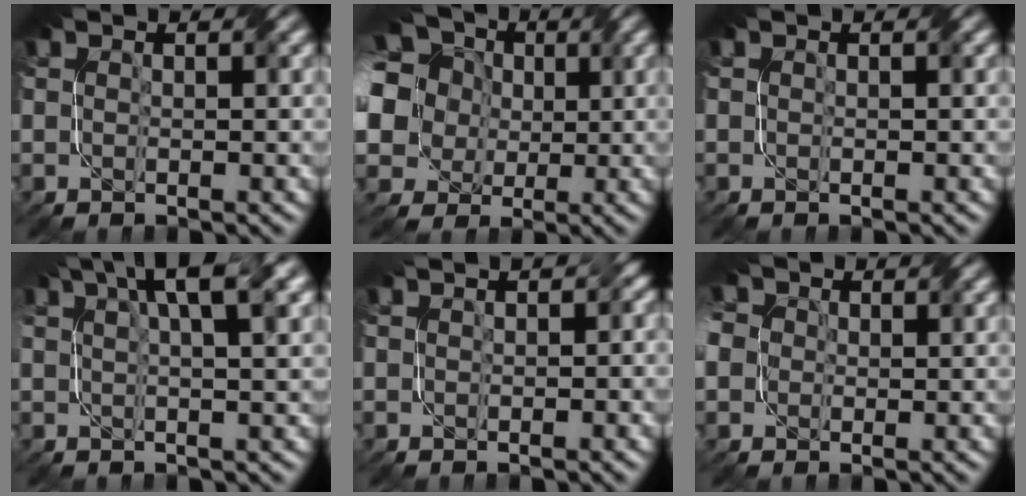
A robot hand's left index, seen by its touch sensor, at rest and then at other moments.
{"total": 18.0, "force": [4.0, 15.5, 8.2], "torque": [-0.220, 0.039, 0.019]}
{"total": 0.0}
{"total": 5.3, "force": [2.5, 1.0, 4.6], "torque": [-0.064, 0.018, 0.034]}
{"total": 2.5, "force": [0.0, 1.6, 2.0], "torque": [-0.004, 0.001, 0.002]}
{"total": 7.0, "force": [-0.4, 6.3, 3.1], "torque": [-0.076, 0.013, -0.052]}